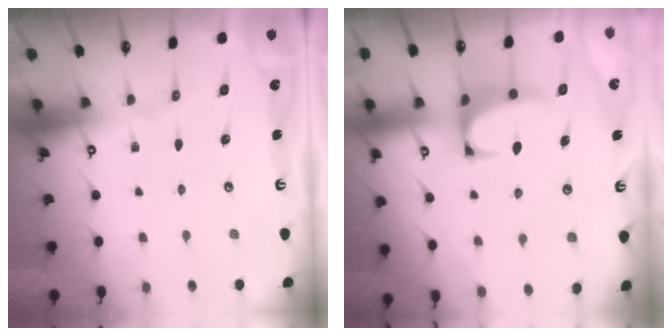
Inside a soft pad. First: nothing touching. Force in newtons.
{"total": 1.6, "press": 1.4, "slide": 0.8}